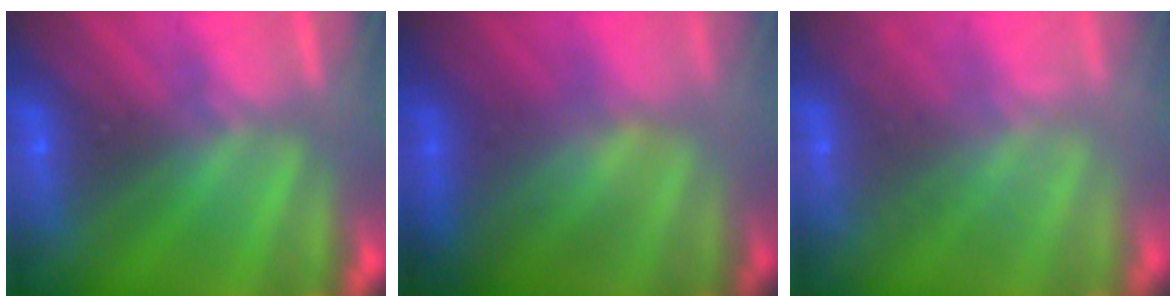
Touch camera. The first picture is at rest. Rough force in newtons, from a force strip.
{"total": 3.4}
{"total": 1.6}